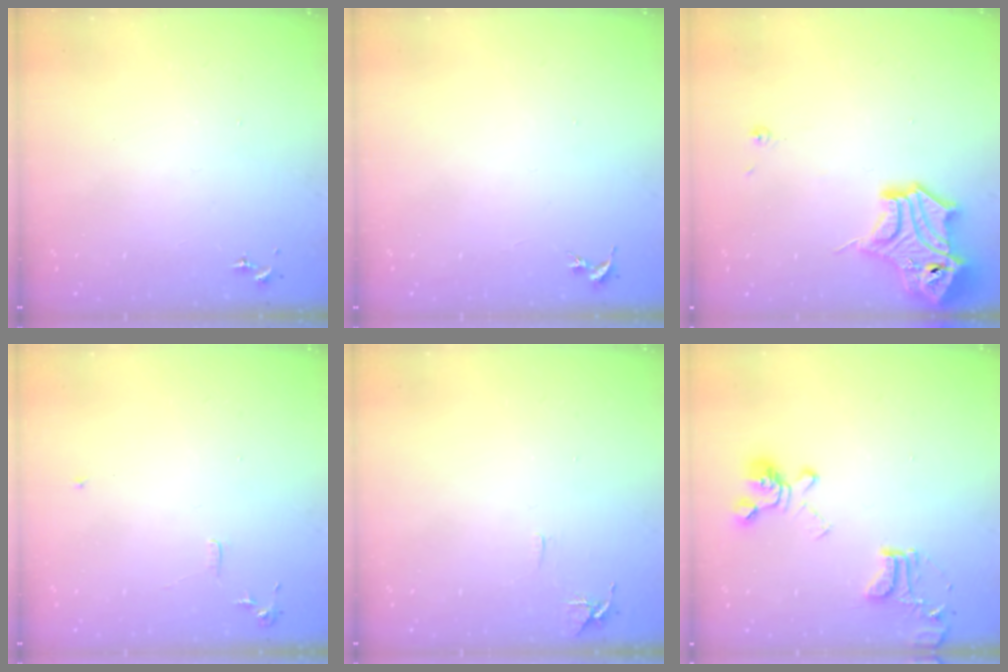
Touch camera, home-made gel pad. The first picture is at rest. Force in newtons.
{"total": 0.0}
{"total": 15.5, "press": 15.4, "slide": 1.8}
{"total": 6.0, "press": 6.0, "slide": 0.7}
{"total": 6.5, "press": 6.4, "slide": 0.7}
{"total": 17.3, "press": 17.2, "slide": 1.8}